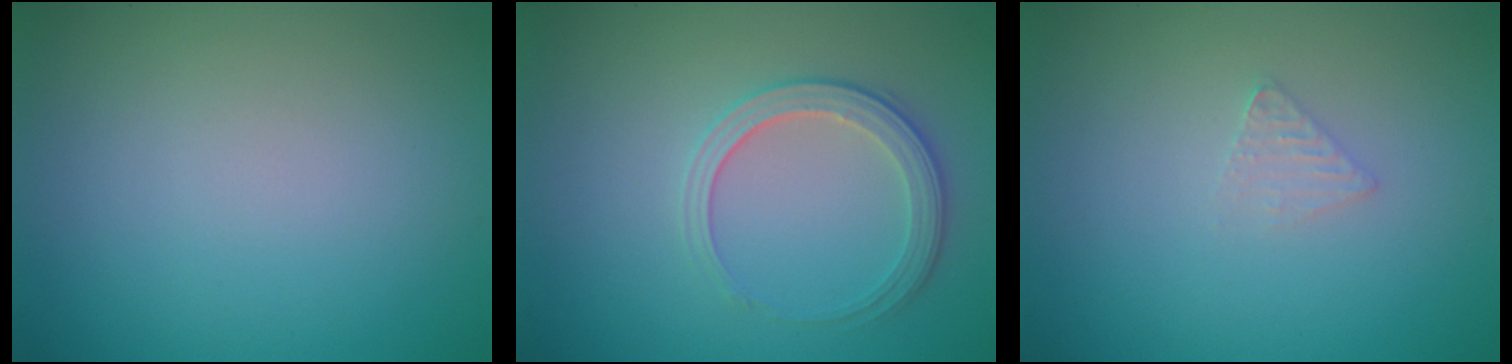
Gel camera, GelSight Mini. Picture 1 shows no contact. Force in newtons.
{"total": 2.8, "press": 2.7, "slide": 0.8}
{"total": 1.0, "press": 1.0, "slide": 0.1}